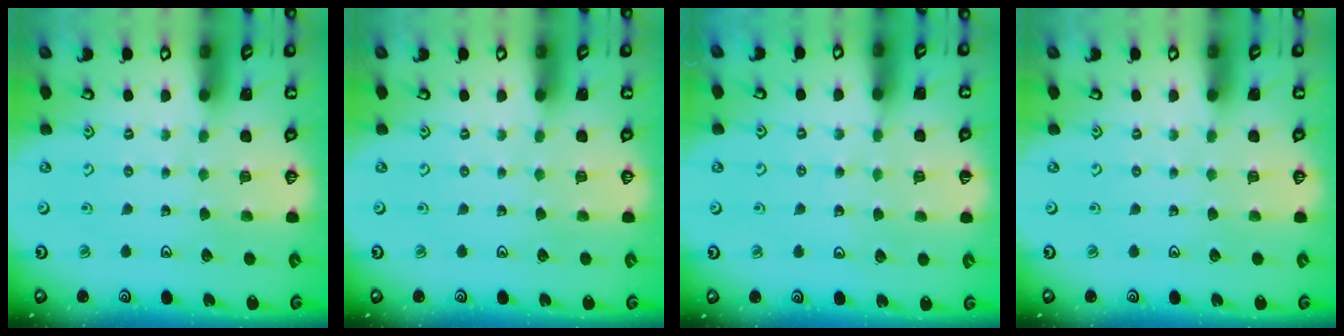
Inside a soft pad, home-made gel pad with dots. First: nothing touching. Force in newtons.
{"total": 0.0}
{"total": 5.0, "press": 4.7, "slide": 1.6}
{"total": 0.0}